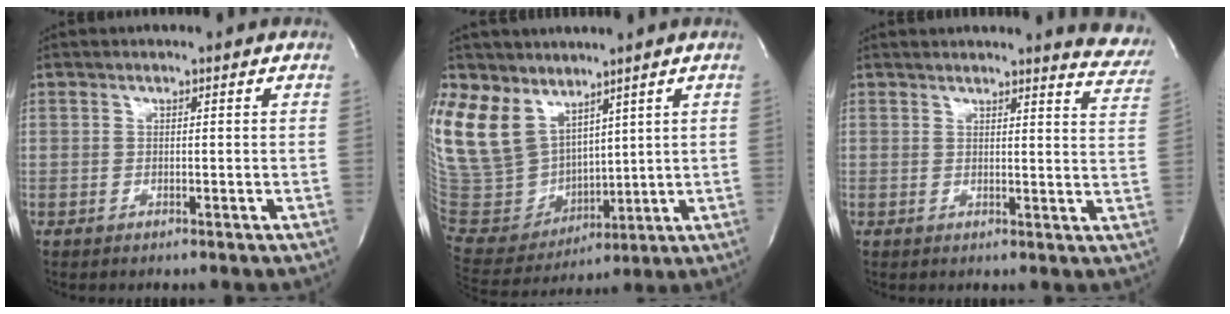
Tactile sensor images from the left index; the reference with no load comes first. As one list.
[{"total": 24.1, "force": [14.2, 16.0, 10.9], "torque": [-0.330, 0.051, 0.299]}, {"total": 9.9, "force": [9.5, 1.0, 2.4], "torque": [-0.006, -0.046, 0.080]}]